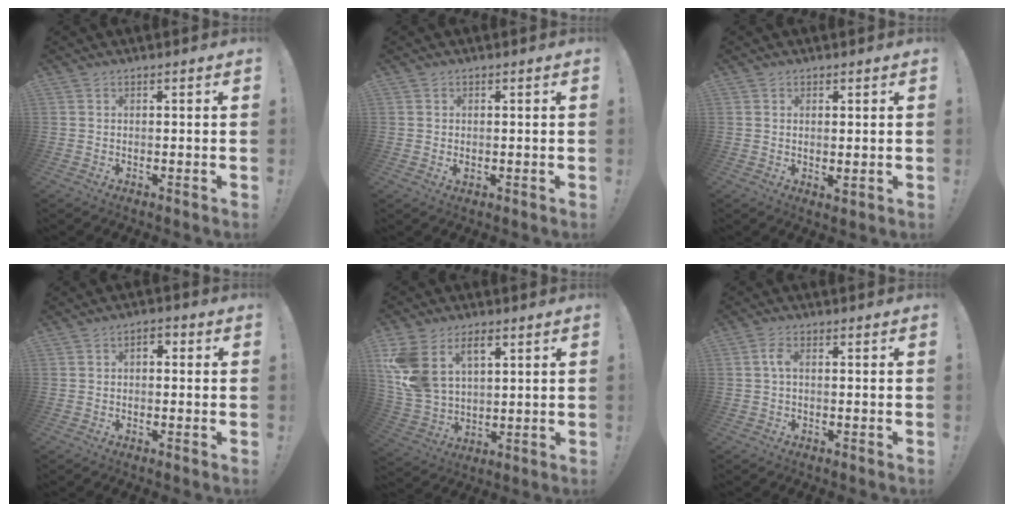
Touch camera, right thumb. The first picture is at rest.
{"total": 0.7, "force": [0.3, 0.6, 0.3], "torque": [0.007, -0.003, 0.002]}
{"total": 1.9, "force": [1.0, 0.5, 1.5], "torque": [-0.016, -0.008, 0.017]}
{"total": 2.3, "force": [-0.8, 1.5, 1.5], "torque": [-0.022, 0.006, -0.017]}
{"total": 13.0, "force": [6.0, 8.7, 7.7], "torque": [-0.166, -0.025, 0.113]}
{"total": 3.0, "force": [0.0, 1.1, 2.8], "torque": [-0.060, 0.004, -0.003]}